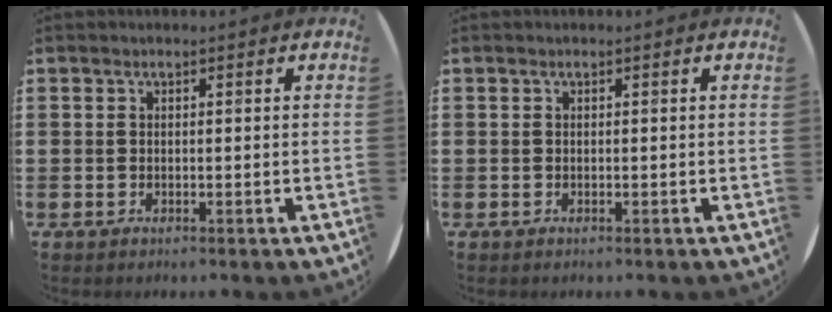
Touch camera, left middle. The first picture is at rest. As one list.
[{"total": 0.0}]